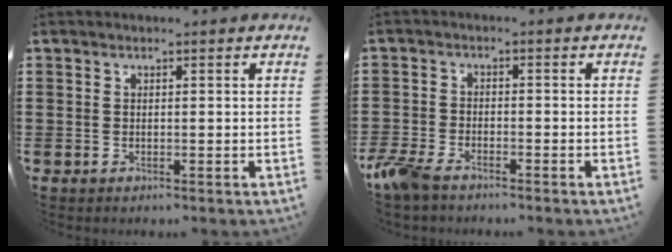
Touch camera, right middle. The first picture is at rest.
{"total": 4.3, "force": [-3.5, 1.3, 2.1], "torque": [-0.077, -0.011, -0.080]}